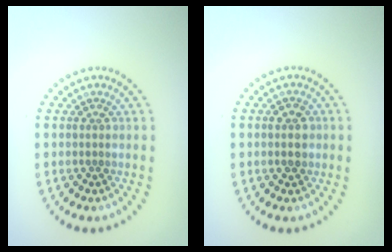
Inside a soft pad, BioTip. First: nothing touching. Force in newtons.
{"total": 1.8, "press": 1.8, "slide": 0.1}